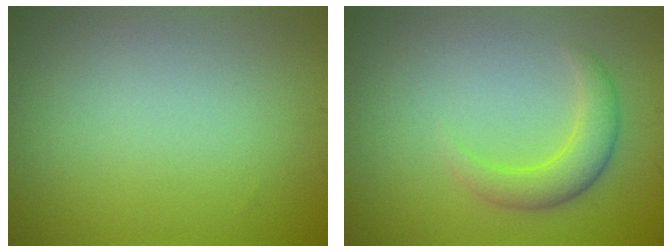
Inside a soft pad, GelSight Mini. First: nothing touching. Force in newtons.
{"total": 2.9, "press": 2.9, "slide": 0.1}